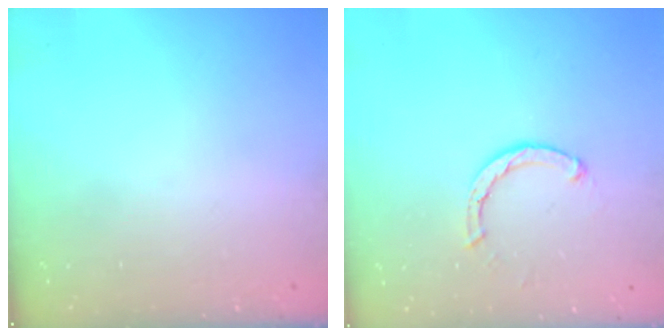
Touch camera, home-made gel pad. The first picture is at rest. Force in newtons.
{"total": 2.1, "press": 2.1, "slide": 0.1}